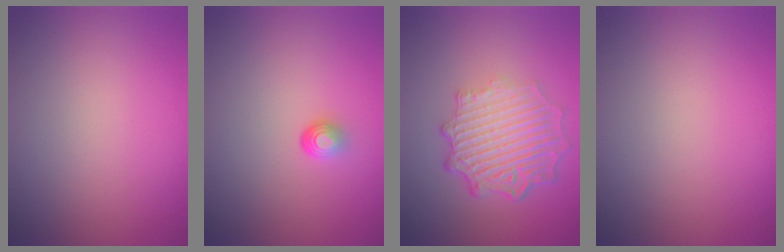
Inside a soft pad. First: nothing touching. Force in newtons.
{"total": 1.5, "press": 1.0, "slide": 1.2}
{"total": 7.2, "press": 5.2, "slide": 4.9}
{"total": 0.0}